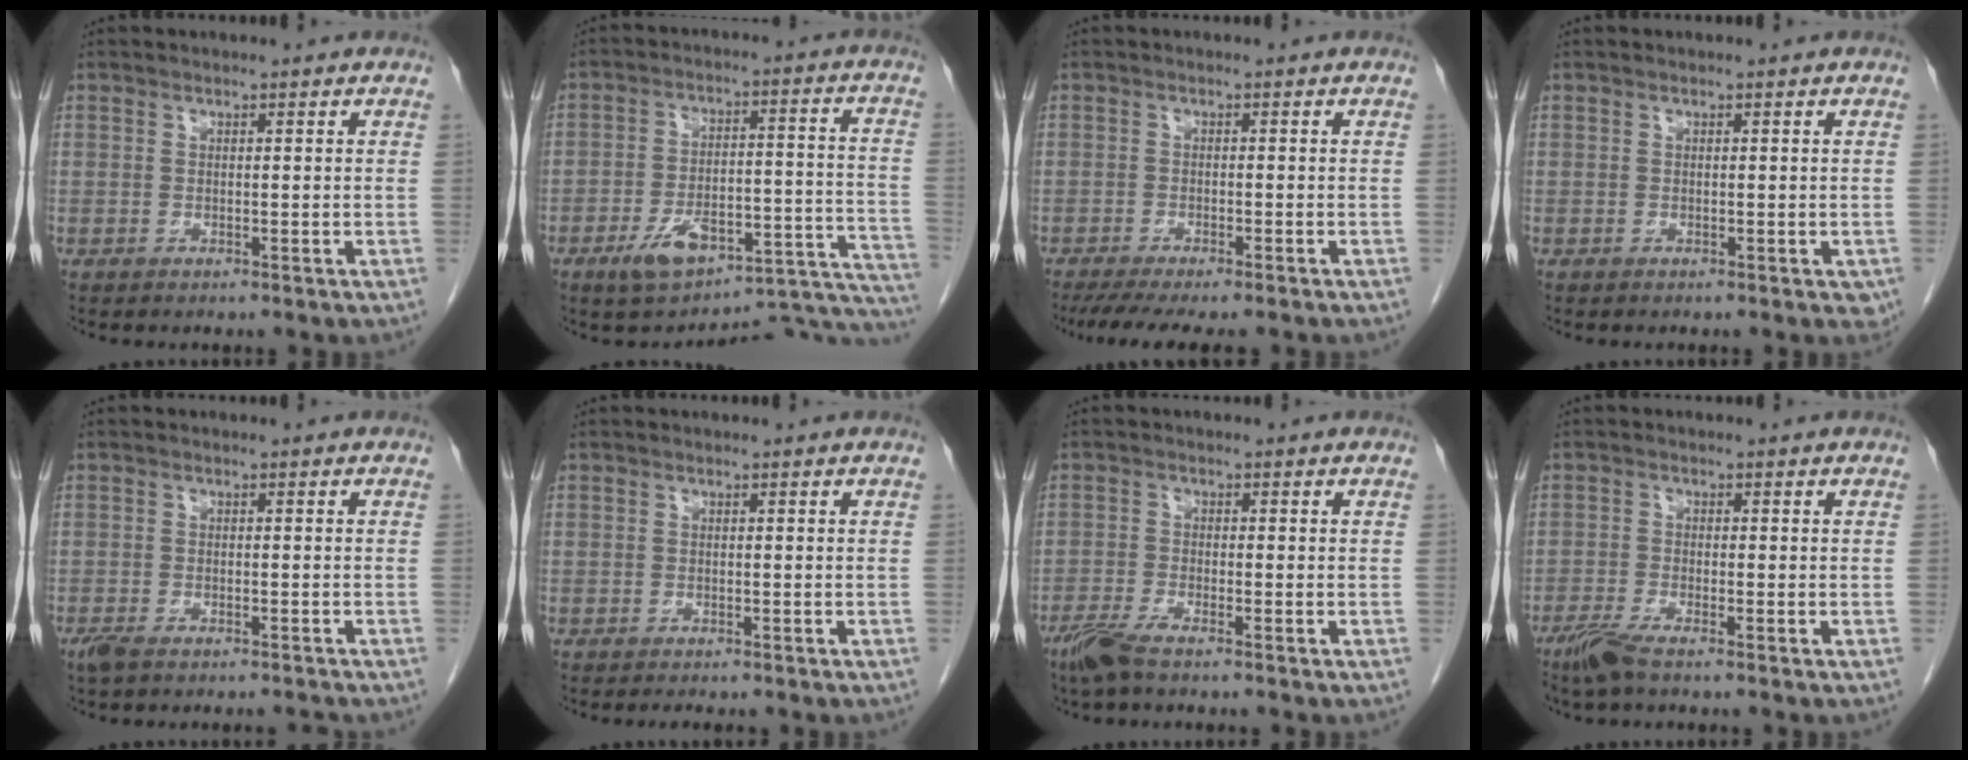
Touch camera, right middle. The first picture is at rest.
{"total": 19.6, "force": [-16.5, 4.5, 9.6], "torque": [-0.062, 0.066, -0.225]}
{"total": 9.2, "force": [-7.7, 1.0, 4.9], "torque": [-0.068, -0.013, -0.113]}
{"total": 1.1, "force": [-0.3, 0.6, 0.8], "torque": [0.000, -0.001, -0.001]}
{"total": 4.6, "force": [-4.0, 0.9, 2.1], "torque": [-0.036, -0.008, -0.066]}
{"total": 1.4, "force": [-1.3, 0.2, 0.5], "torque": [-0.011, -0.006, -0.014]}
{"total": 3.9, "force": [-3.0, 0.2, 2.4], "torque": [-0.057, -0.010, -0.064]}
{"total": 3.5, "force": [-2.7, 0.1, 2.2], "torque": [-0.054, -0.009, -0.059]}